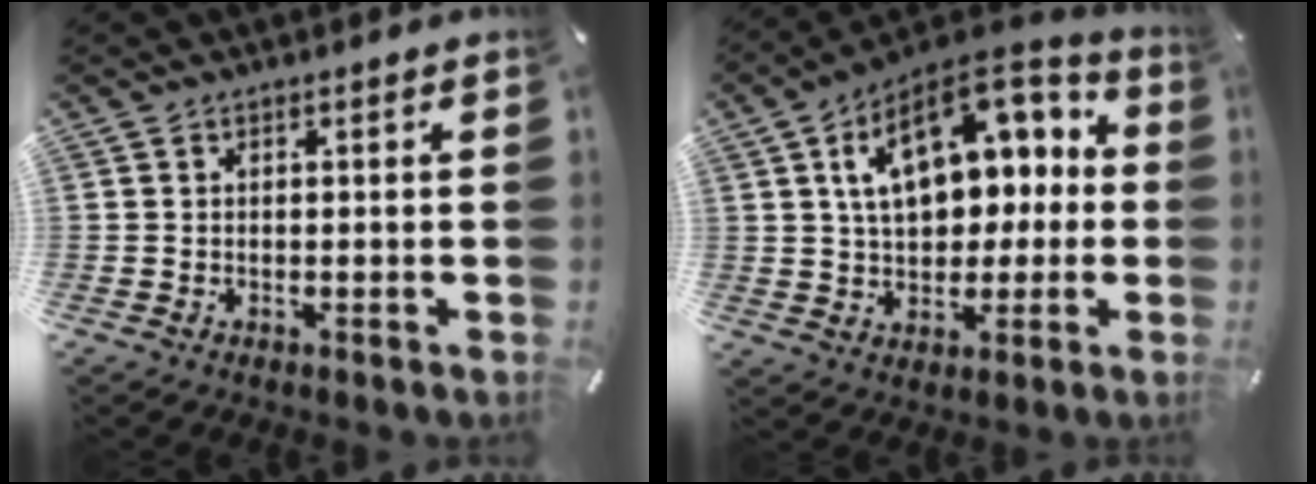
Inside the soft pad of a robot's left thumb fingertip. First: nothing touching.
{"total": 18.5, "force": [5.3, 12.3, 12.8], "torque": [-0.201, -0.013, 0.096]}